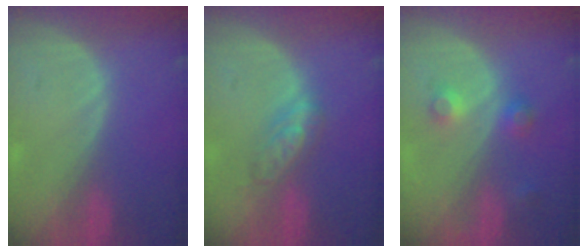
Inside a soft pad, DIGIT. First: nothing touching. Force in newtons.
{"total": 4.8, "press": 4.5, "slide": 1.6}
{"total": 3.7, "press": 3.4, "slide": 1.6}